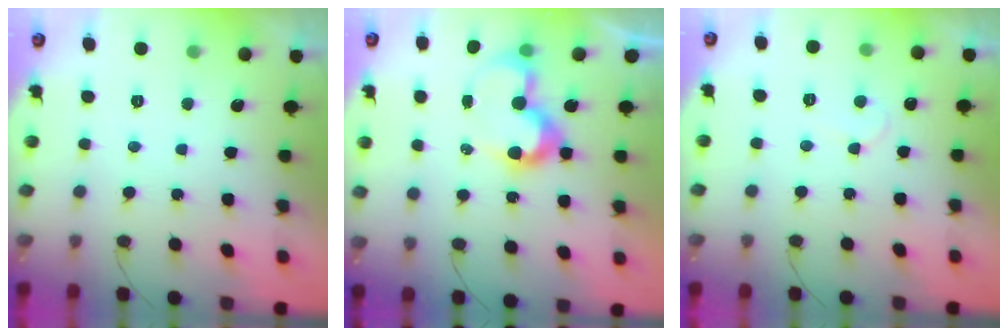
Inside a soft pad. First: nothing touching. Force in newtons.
{"total": 10.0, "press": 10.0, "slide": 0.3}
{"total": 4.4, "press": 4.4, "slide": 0.3}